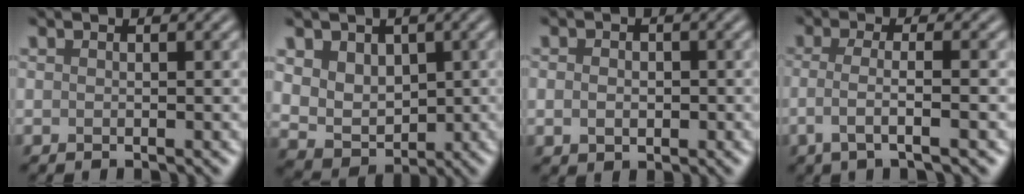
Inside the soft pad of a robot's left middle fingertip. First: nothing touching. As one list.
[{"total": 4.7, "force": [1.5, 3.7, 2.4], "torque": [-0.054, -0.006, 0.034]}, {"total": 1.9, "force": [-0.1, 1.5, 1.1], "torque": [-0.018, 0.001, -0.003]}, {"total": 3.5, "force": [-0.9, 1.0, 3.2], "torque": [-0.055, -0.004, -0.026]}]